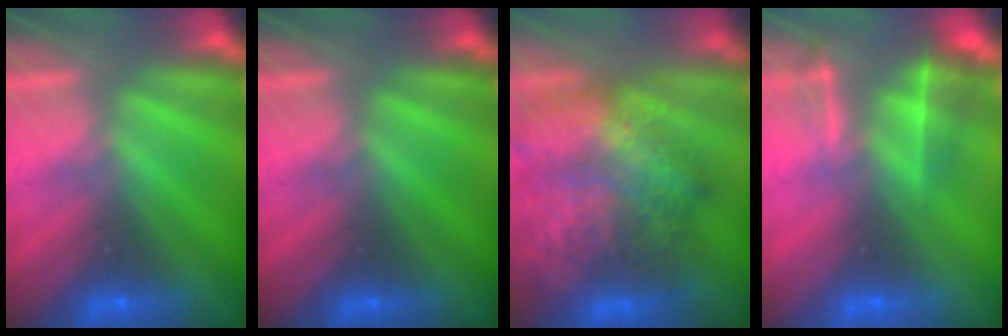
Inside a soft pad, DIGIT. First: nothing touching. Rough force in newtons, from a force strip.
{"total": 0.0}
{"total": 9.2}
{"total": 4.6}